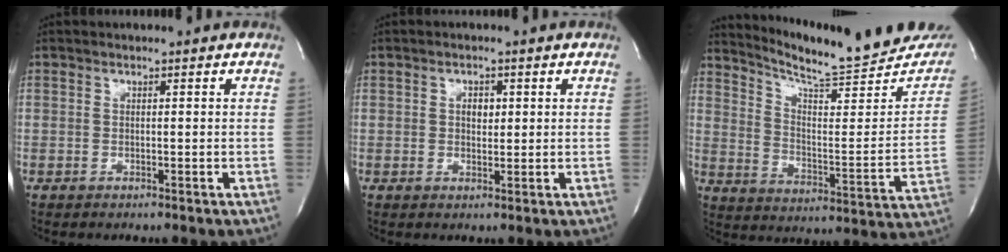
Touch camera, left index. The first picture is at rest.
{"total": 2.1, "force": [0.5, 1.3, 1.5], "torque": [-0.025, 0.000, 0.008]}
{"total": 21.6, "force": [19.9, 2.1, 8.3], "torque": [-0.127, -0.066, 0.271]}